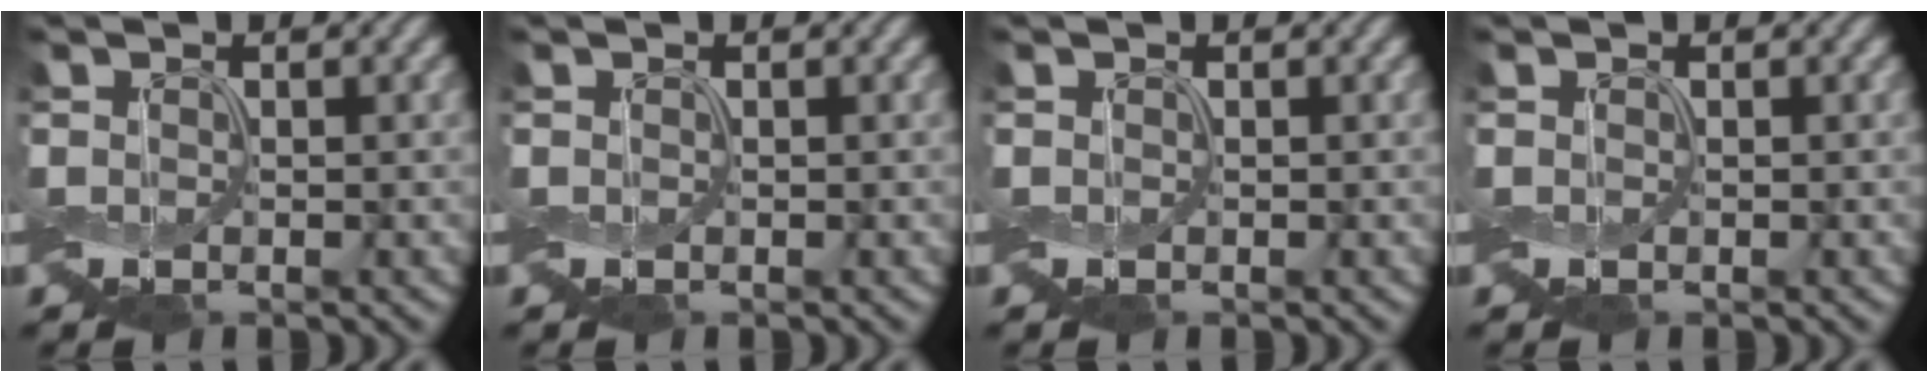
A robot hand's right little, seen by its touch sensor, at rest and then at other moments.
{"total": 0.0}
{"total": 0.0}
{"total": 0.0}